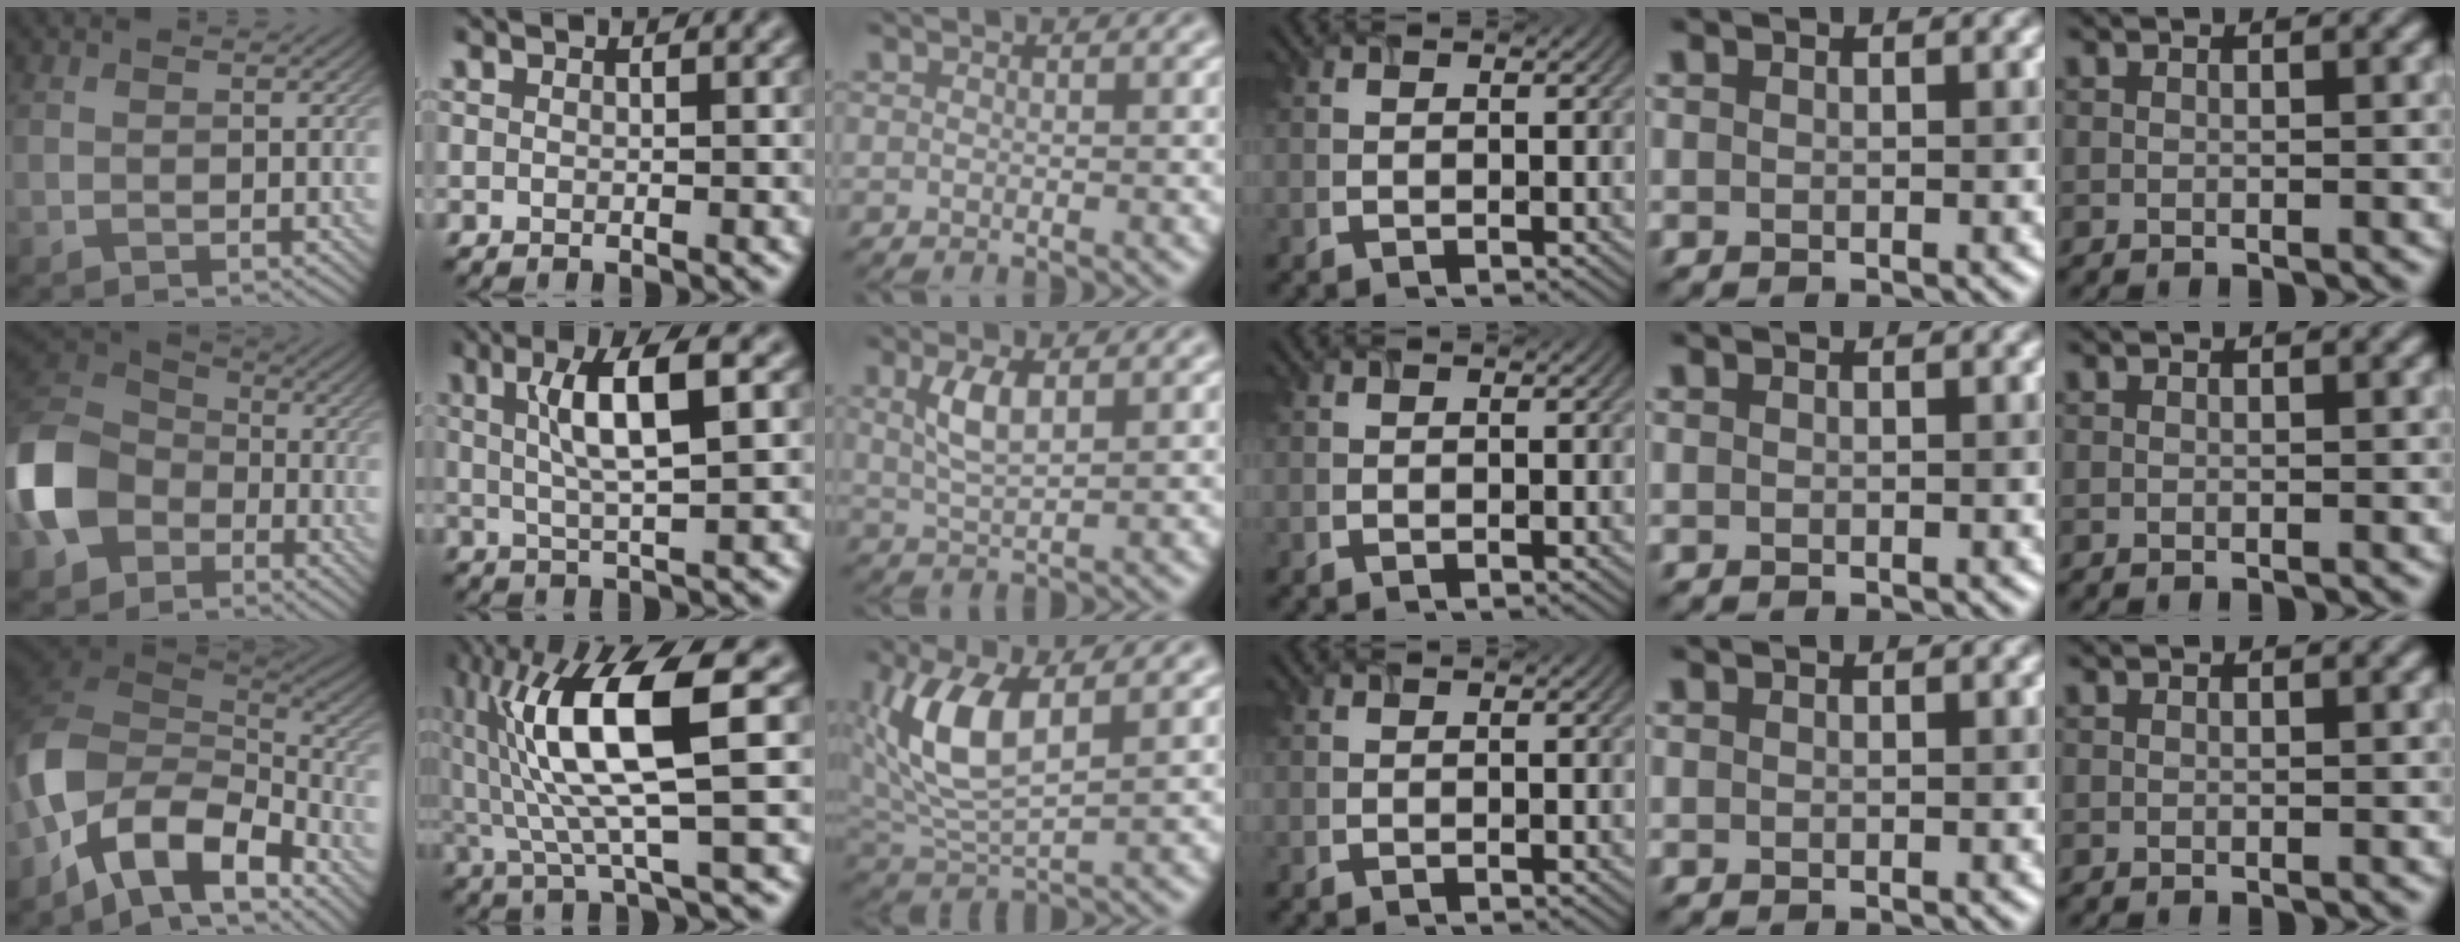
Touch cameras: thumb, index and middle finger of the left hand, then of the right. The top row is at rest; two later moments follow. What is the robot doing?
{"motion": "lift_and_place", "object": "timer"}